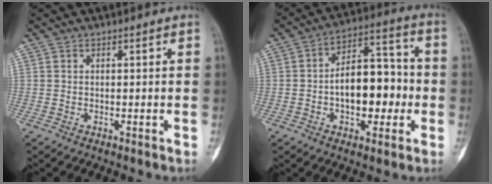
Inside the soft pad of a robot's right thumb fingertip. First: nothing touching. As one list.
[{"total": 14.0, "force": [-2.0, 8.3, 11.1], "torque": [-0.134, 0.040, -0.033]}]